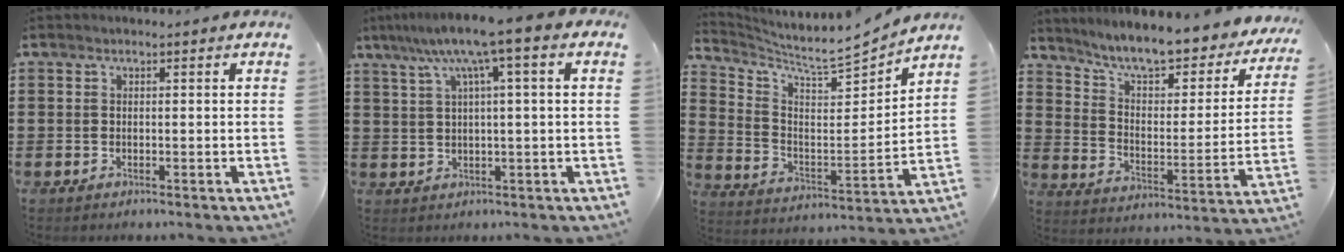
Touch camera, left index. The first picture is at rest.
{"total": 7.9, "force": [3.1, 0.2, 7.2], "torque": [-0.146, -0.002, 0.048]}
{"total": 6.3, "force": [5.8, 1.0, 2.3], "torque": [-0.074, -0.047, 0.091]}
{"total": 7.7, "force": [7.0, 0.6, 3.2], "torque": [-0.084, -0.052, 0.114]}